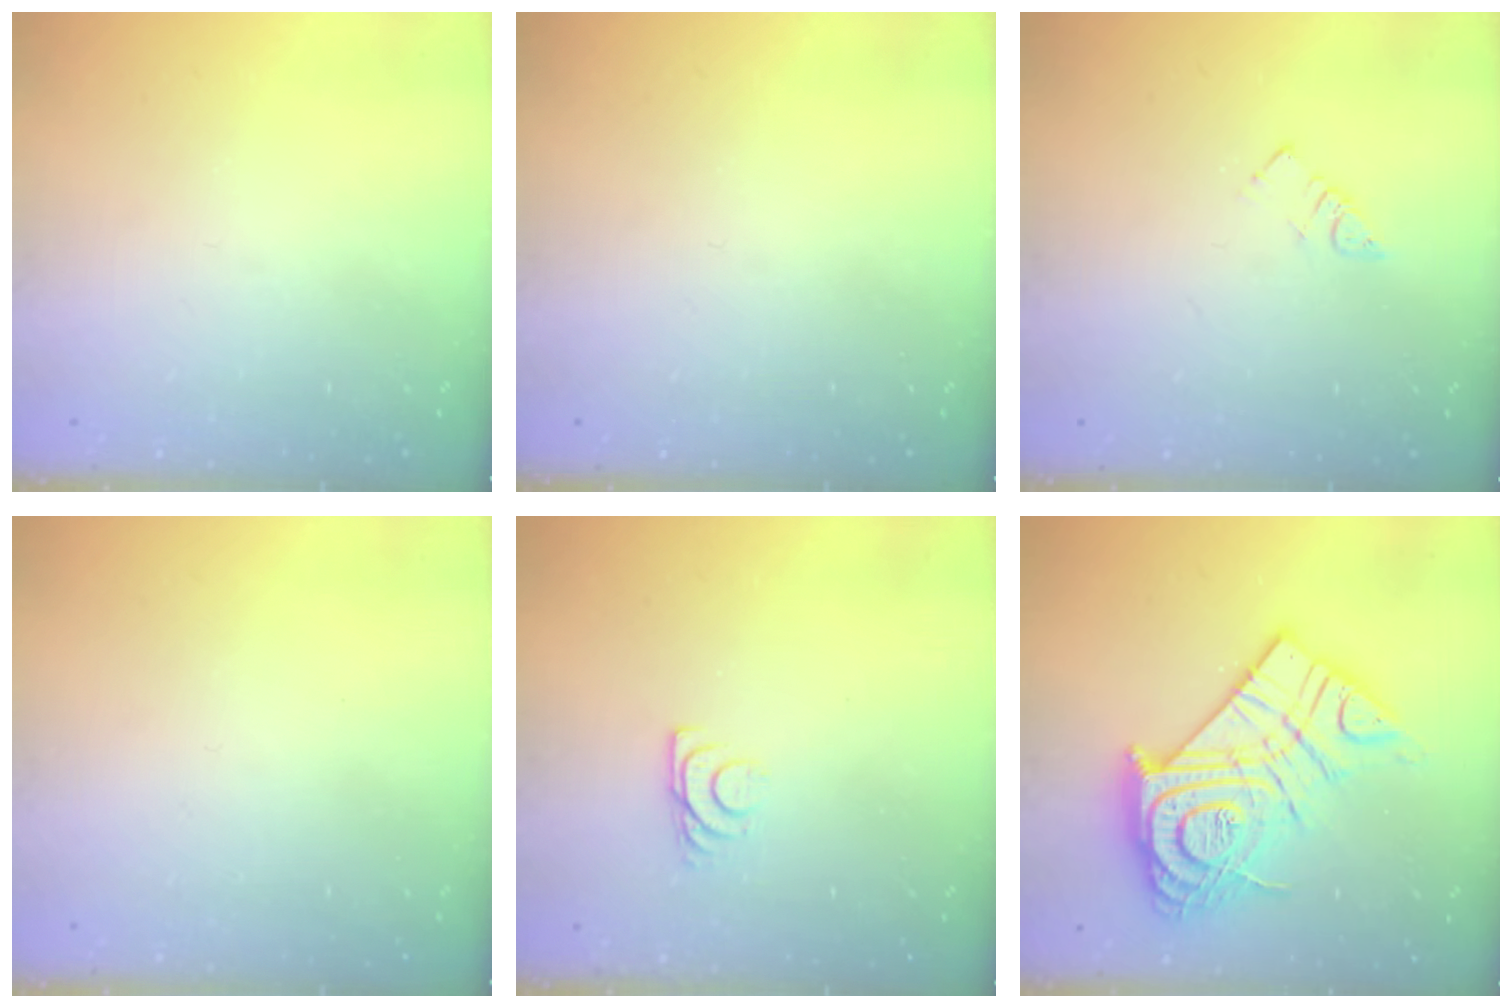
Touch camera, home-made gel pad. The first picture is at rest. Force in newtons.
{"total": 0.0}
{"total": 2.5, "press": 2.5, "slide": 0.1}
{"total": 1.6, "press": 1.6, "slide": 0.1}
{"total": 5.4, "press": 5.3, "slide": 0.7}
{"total": 24.3, "press": 24.1, "slide": 2.4}